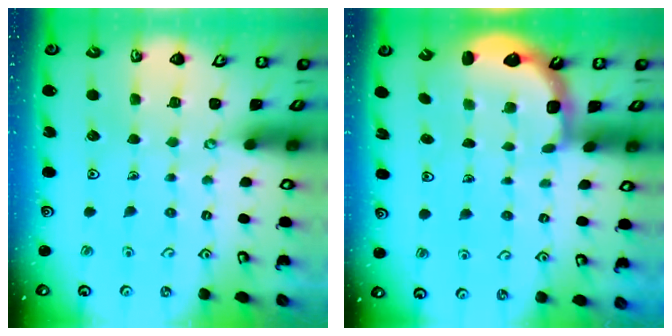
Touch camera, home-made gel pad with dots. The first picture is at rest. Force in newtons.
{"total": 2.5, "press": 2.2, "slide": 1.3}